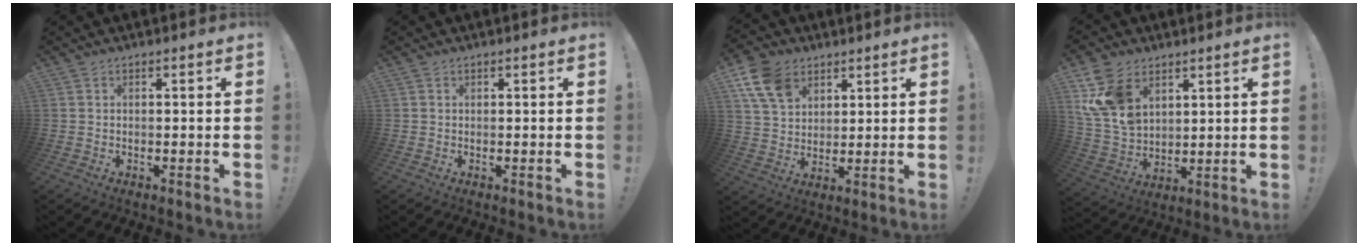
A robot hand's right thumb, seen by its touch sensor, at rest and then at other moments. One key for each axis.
{"total": 0.0}
{"total": 12.6, "fx": 6.6, "fy": 8.7, "fz": 6.1, "tx": -0.102, "ty": -0.024, "tz": 0.133}
{"total": 14.5, "fx": 6.7, "fy": 10.1, "fz": 8.0, "tx": -0.159, "ty": -0.035, "tz": 0.133}